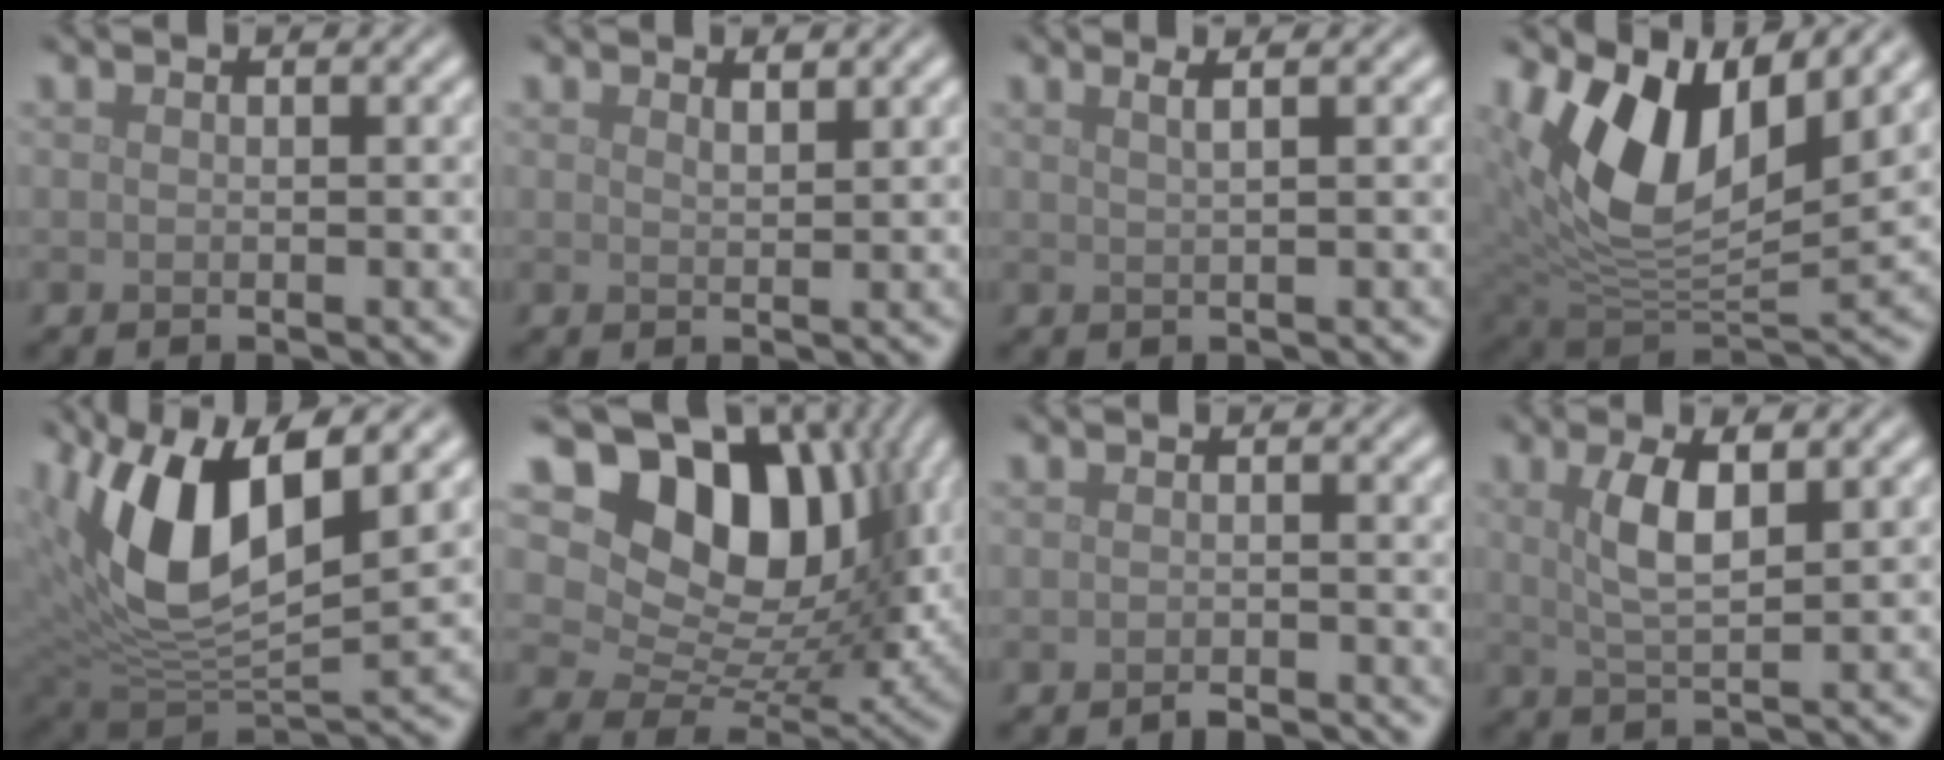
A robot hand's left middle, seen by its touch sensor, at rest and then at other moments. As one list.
[{"total": 1.2, "force": [1.0, 0.2, 0.5], "torque": [-0.008, -0.001, 0.018]}, {"total": 2.6, "force": [1.5, 1.1, 1.9], "torque": [-0.007, 0.007, -0.007]}, {"total": 10.5, "force": [4.6, 5.7, 7.6], "torque": [-0.148, -0.012, 0.084]}, {"total": 10.9, "force": [4.3, 4.8, 8.8], "torque": [-0.178, -0.003, 0.079]}, {"total": 14.5, "force": [5.7, 9.5, 9.4], "torque": [-0.147, 0.018, 0.101]}, {"total": 1.1, "force": [-1.0, 0.1, 0.4], "torque": [-0.005, -0.001, -0.019]}, {"total": 4.1, "force": [1.4, 1.3, 3.6], "torque": [-0.073, 0.002, 0.027]}]